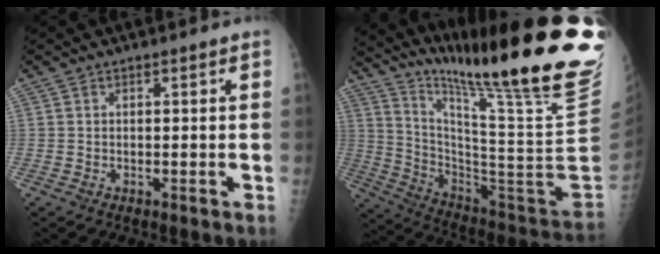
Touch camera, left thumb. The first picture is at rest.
{"total": 31.7, "force": [22.5, 1.4, 22.3], "torque": [-0.321, -0.148, 0.344]}